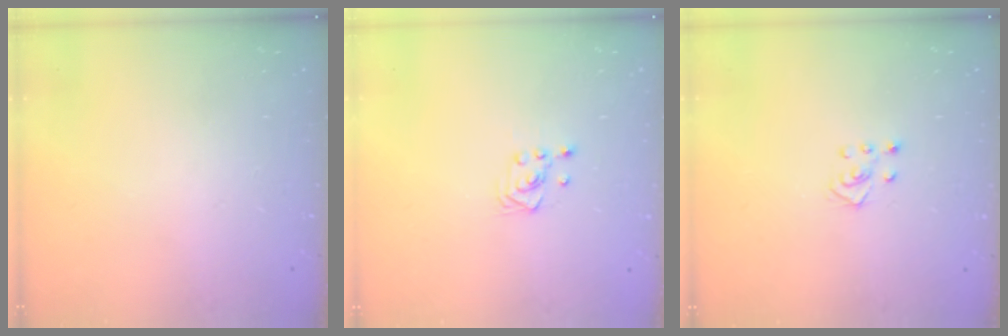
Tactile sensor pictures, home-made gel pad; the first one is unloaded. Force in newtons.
{"total": 3.0, "press": 2.6, "slide": 1.5}
{"total": 3.1, "press": 3.1, "slide": 0.4}